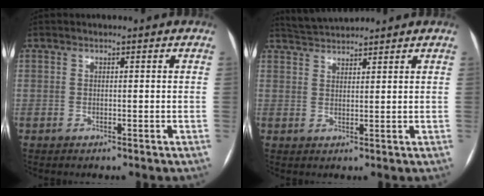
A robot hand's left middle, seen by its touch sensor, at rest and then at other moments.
{"total": 3.9, "force": [3.8, -0.1, 0.3], "torque": [-0.014, 0.022, 0.076]}